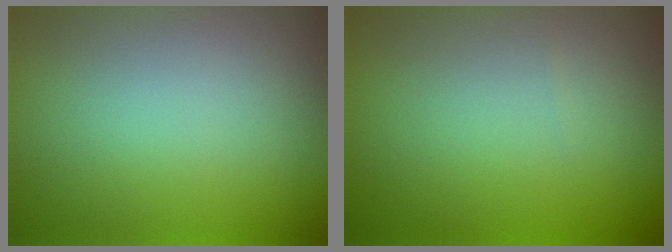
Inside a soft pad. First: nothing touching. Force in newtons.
{"total": 0.0}